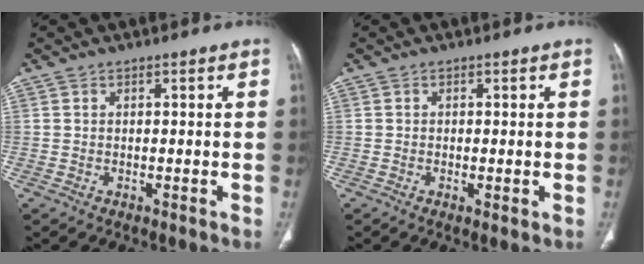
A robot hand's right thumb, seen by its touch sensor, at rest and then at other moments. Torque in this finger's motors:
{"motor_torque": [-0.12, 0.00, -0.20, -0.28, -0.03]}